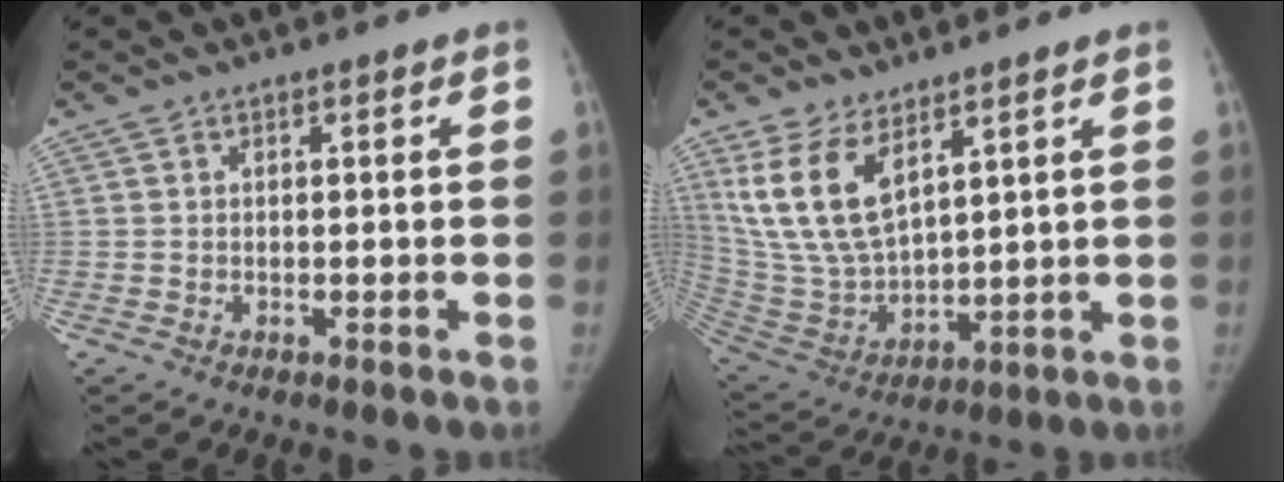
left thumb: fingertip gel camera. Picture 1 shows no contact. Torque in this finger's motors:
{"motor_torque": [2.58, 2.44, 1.33, -0.78, 0.36]}